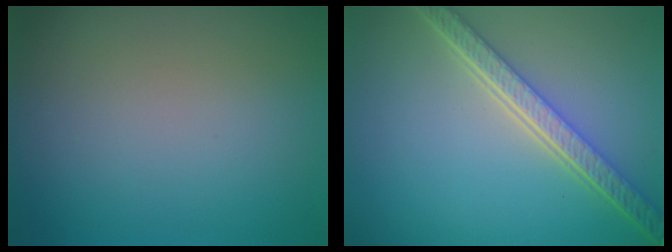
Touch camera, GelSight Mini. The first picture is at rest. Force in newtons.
{"total": 5.5, "press": 4.1, "slide": 3.7}